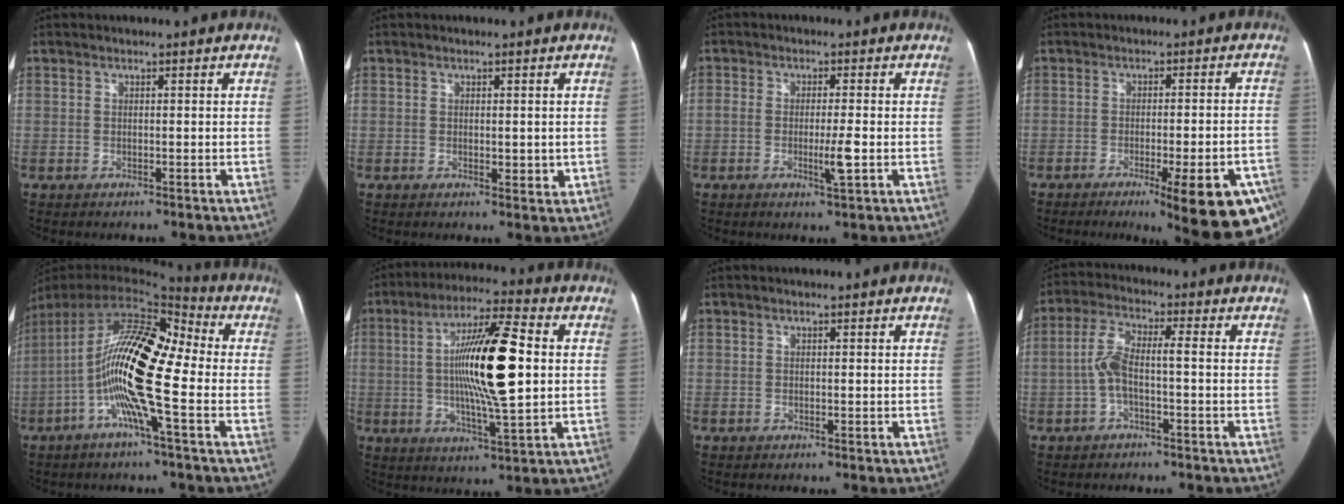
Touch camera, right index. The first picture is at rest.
{"total": 2.2, "force": [0.0, 1.0, 1.9], "torque": [-0.025, -0.004, 0.002]}
{"total": 4.0, "force": [-1.1, 0.4, 3.8], "torque": [-0.066, -0.006, -0.020]}
{"total": 16.3, "force": [-9.7, 2.7, 12.9], "torque": [-0.080, 0.005, -0.121]}
{"total": 16.8, "force": [-3.1, 2.4, 16.3], "torque": [-0.294, 0.019, -0.068]}
{"total": 15.9, "force": [1.1, 2.0, 15.7], "torque": [-0.280, 0.008, 0.014]}
{"total": 0.0}
{"total": 6.2, "force": [-1.1, 1.3, 5.9], "torque": [-0.131, 0.025, -0.026]}